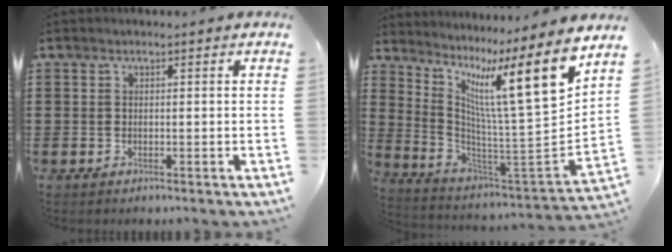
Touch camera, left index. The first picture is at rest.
{"total": 14.3, "force": [7.9, 1.7, 11.8], "torque": [-0.212, -0.072, 0.112]}